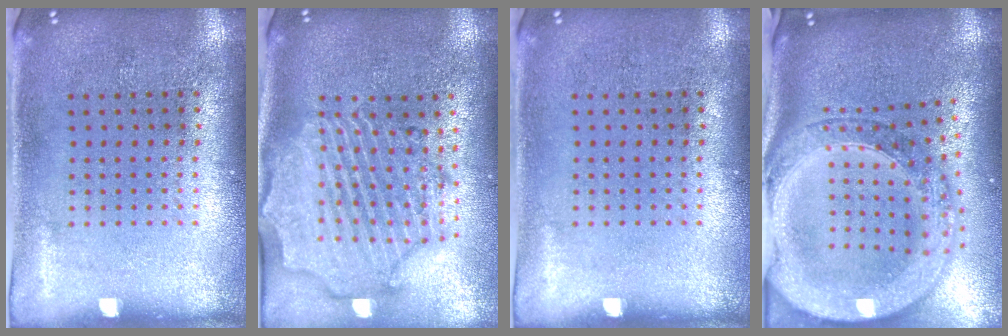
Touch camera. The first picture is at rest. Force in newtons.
{"total": 2.9, "press": 2.6, "slide": 1.3}
{"total": 0.0}
{"total": 3.8, "press": 3.0, "slide": 2.4}